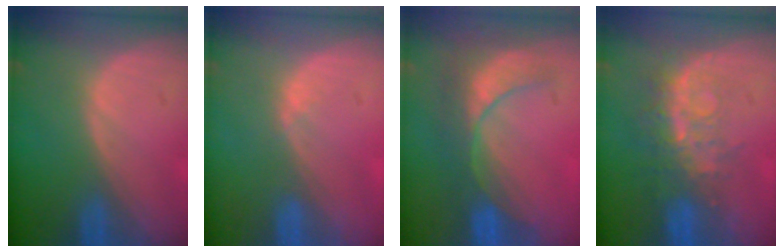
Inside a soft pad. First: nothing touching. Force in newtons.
{"total": 1.0, "press": 0.8, "slide": 0.6}
{"total": 9.0, "press": 7.7, "slide": 4.5}
{"total": 8.5, "press": 7.0, "slide": 4.7}